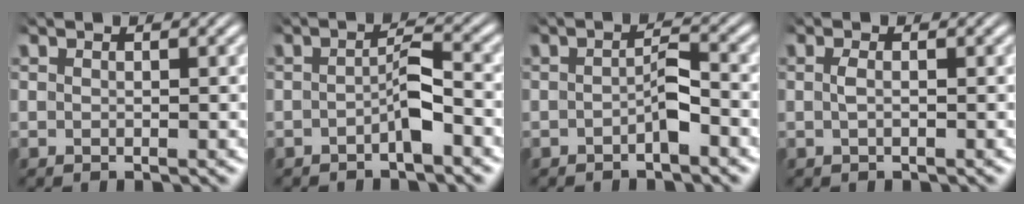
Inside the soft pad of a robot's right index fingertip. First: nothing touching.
{"total": 2.2, "force": [-1.1, 0.0, 1.9], "torque": [-0.023, 0.000, -0.021]}
{"total": 1.8, "force": [-1.0, 0.2, 1.4], "torque": [-0.017, -0.002, -0.017]}
{"total": 0.8, "force": [-0.3, -0.3, 0.6], "torque": [-0.016, -0.006, -0.003]}